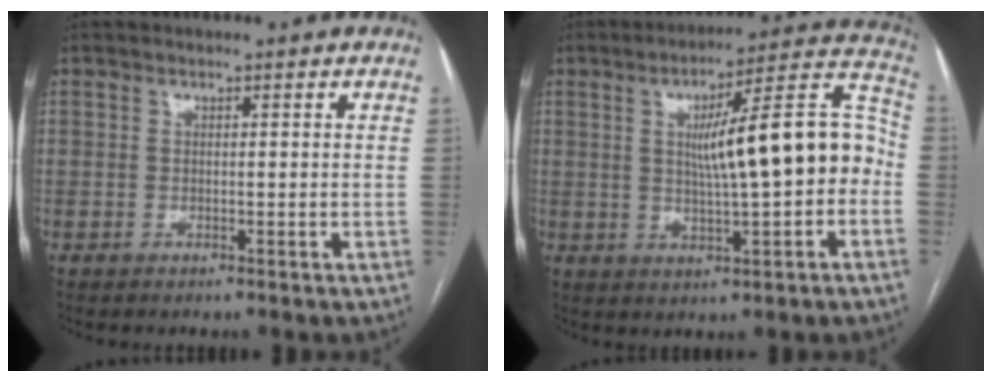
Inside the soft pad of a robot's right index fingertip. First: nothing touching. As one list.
[{"total": 15.0, "force": [-0.3, 2.4, 14.8], "torque": [-0.210, 0.040, -0.003]}]